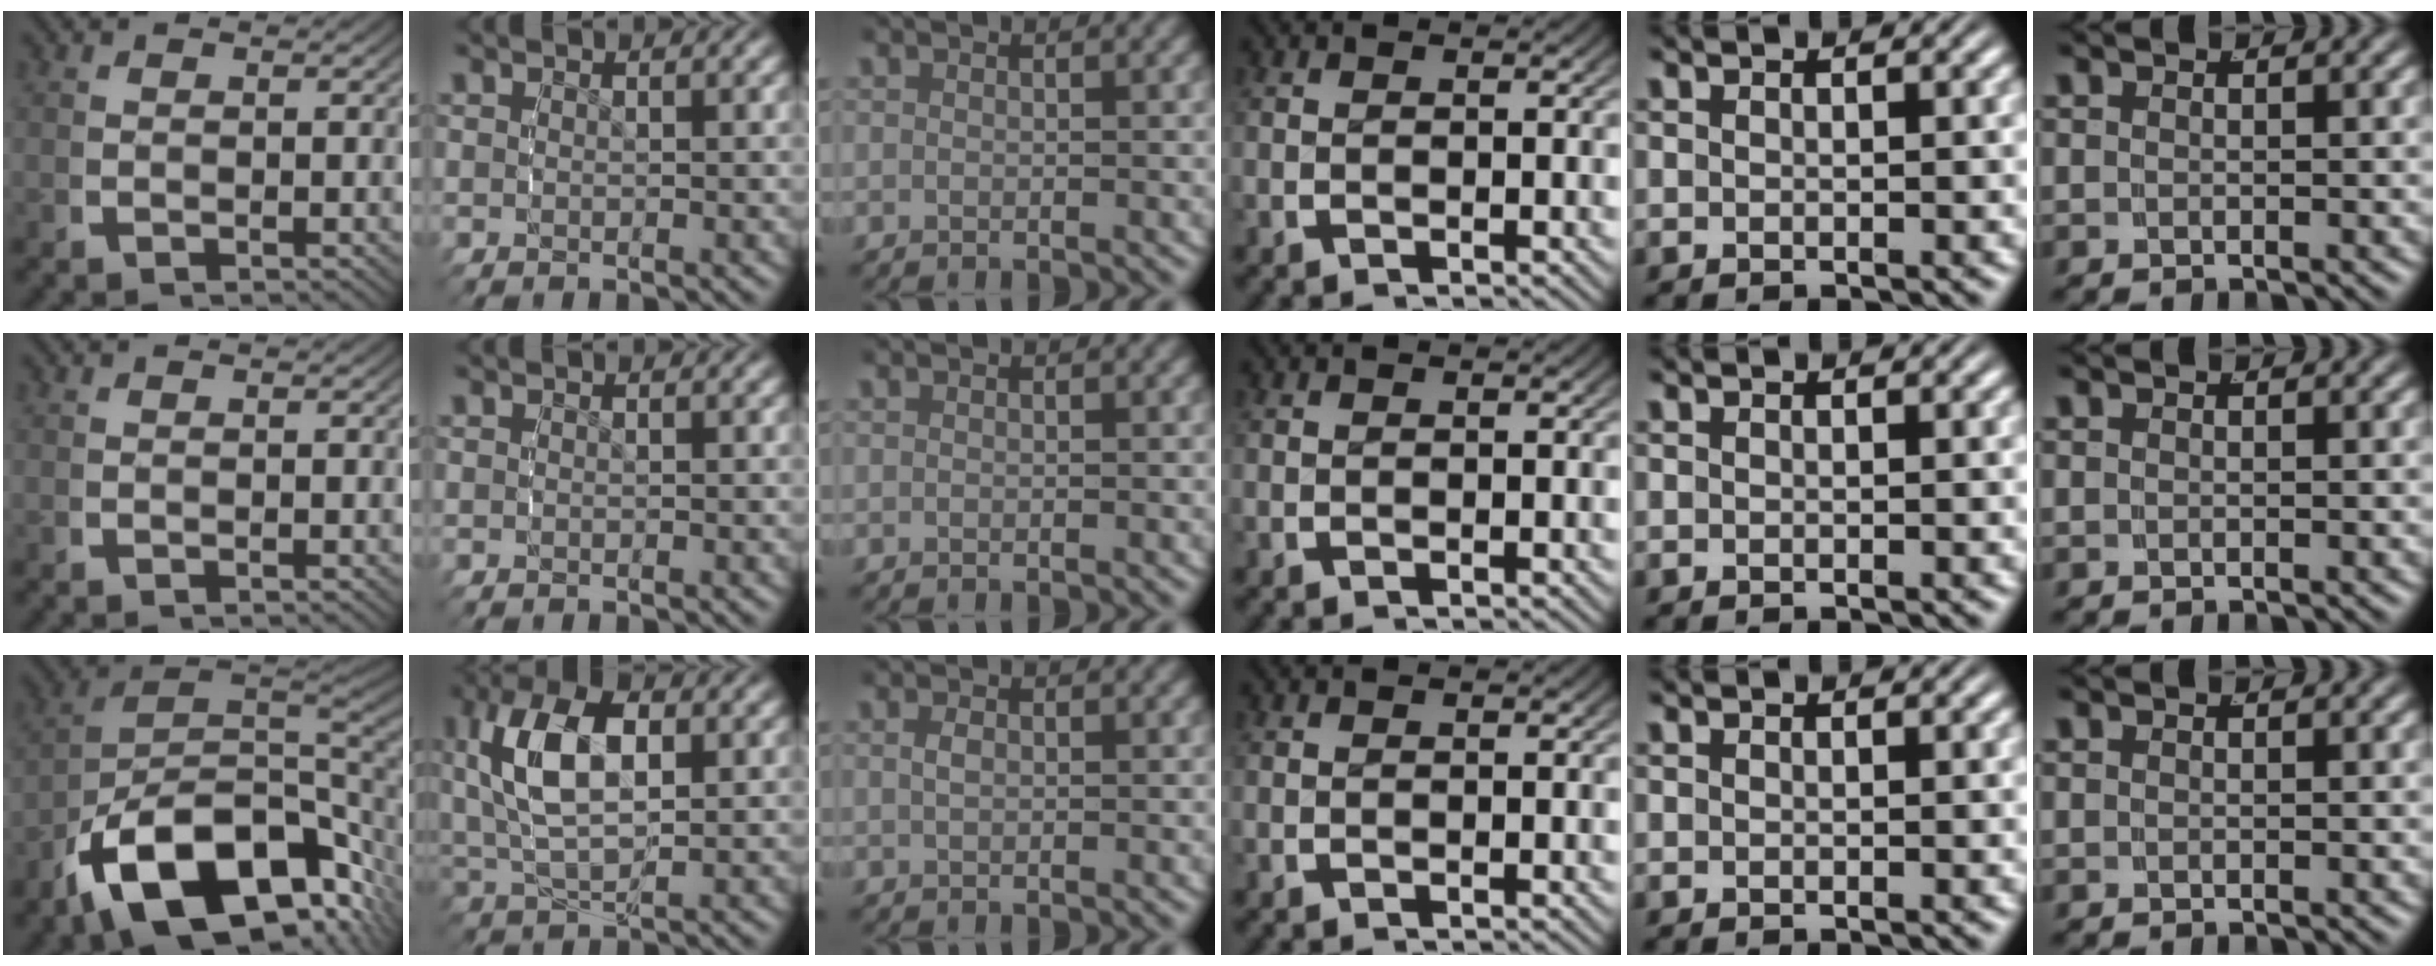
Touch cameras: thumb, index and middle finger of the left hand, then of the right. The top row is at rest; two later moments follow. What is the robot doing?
{"motion": "grasp_and_lifting", "object": "bowl"}